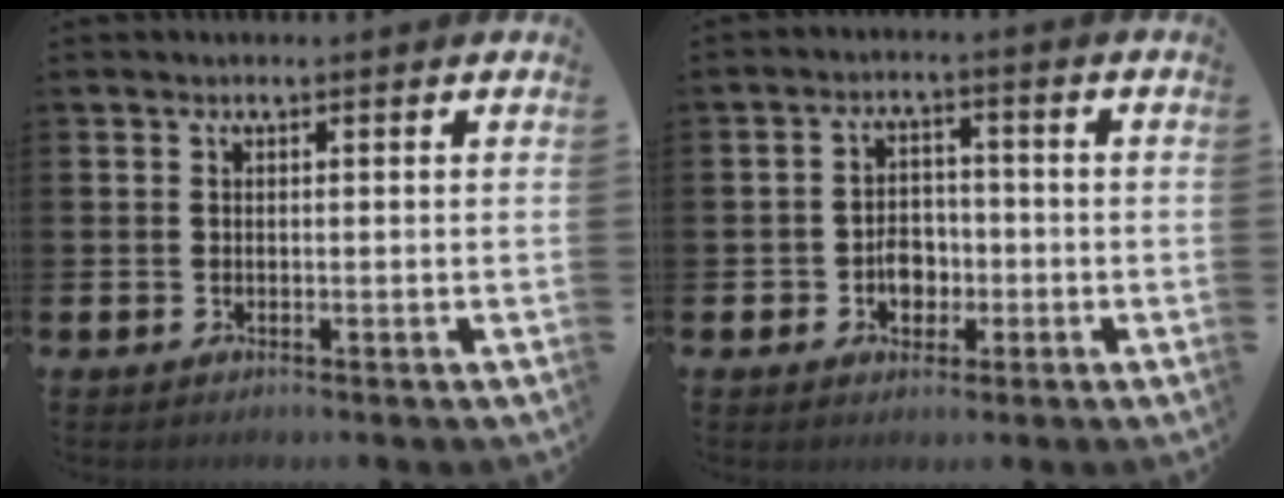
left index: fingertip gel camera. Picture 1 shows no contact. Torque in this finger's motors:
{"motor_torque": [0.25, 0.24, 0.34, 0.08]}